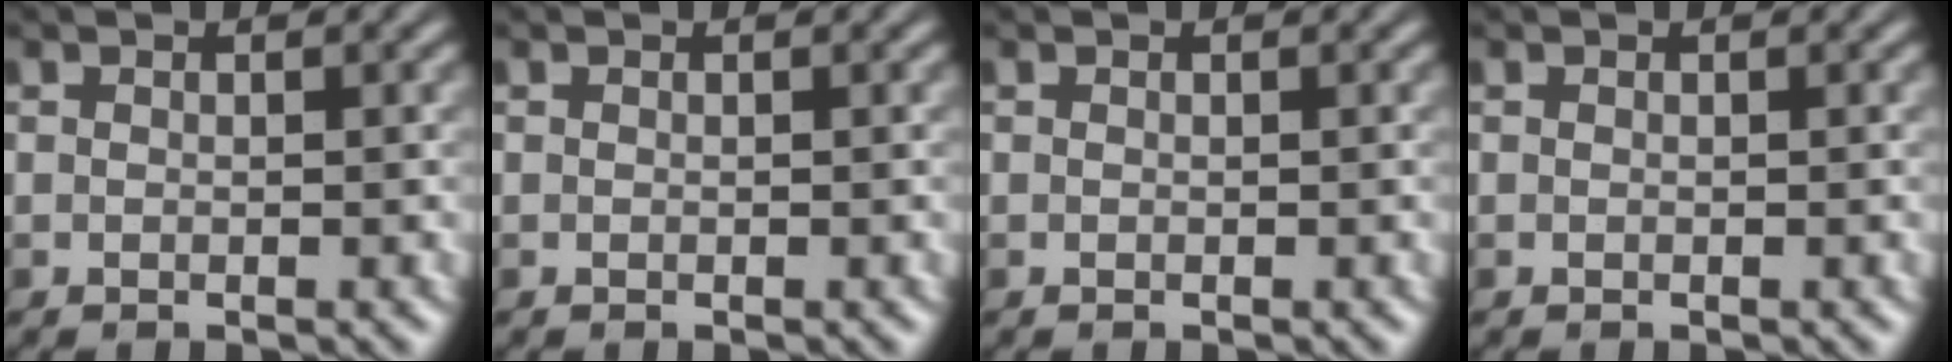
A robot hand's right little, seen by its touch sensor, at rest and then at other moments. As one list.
[{"total": 0.0}, {"total": 0.0}, {"total": 0.0}]